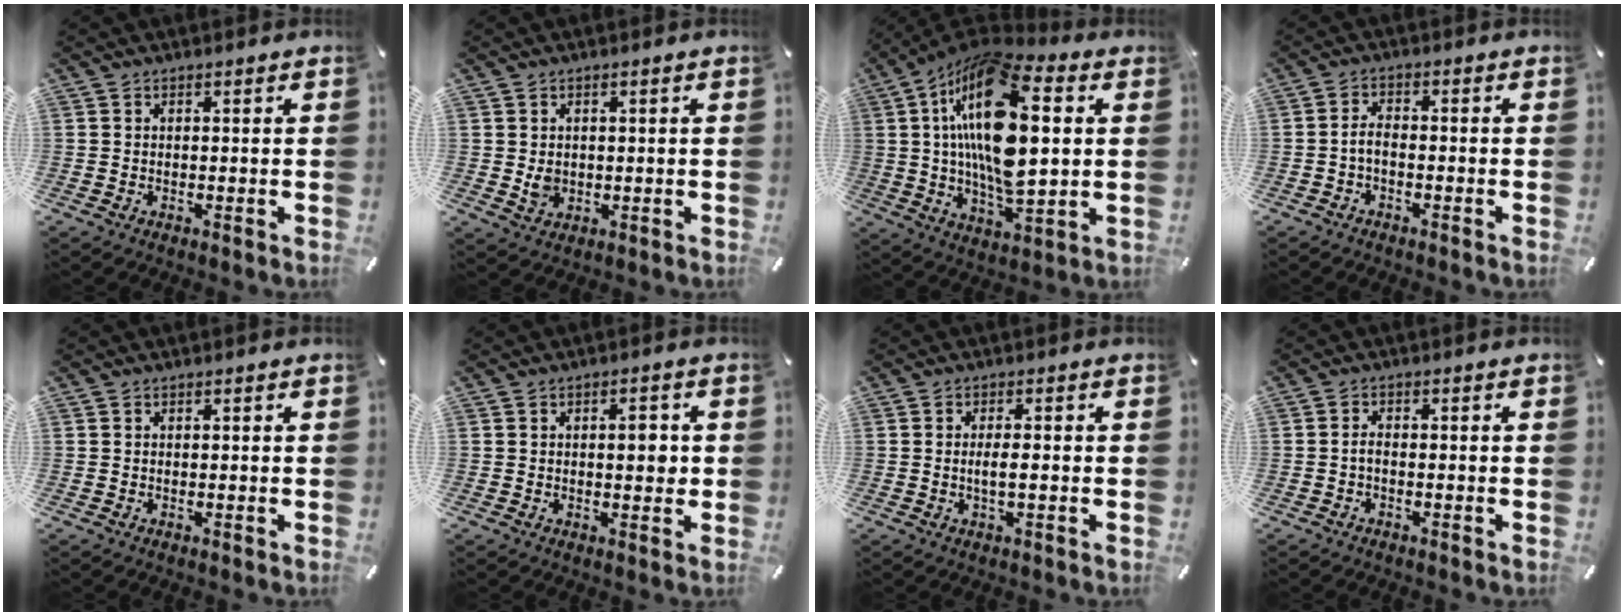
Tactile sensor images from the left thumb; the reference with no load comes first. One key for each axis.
{"total": 2.7, "fx": 0.2, "fy": 2.4, "fz": 1.4, "tx": -0.019, "ty": -0.005, "tz": -0.001}
{"total": 22.8, "fx": 4.6, "fy": 11.0, "fz": 19.5, "tx": -0.388, "ty": -0.004, "tz": 0.069}
{"total": 2.8, "fx": -1.5, "fy": 1.2, "fz": 2.1, "tx": -0.052, "ty": 0.004, "tz": -0.032}
{"total": 0.0}
{"total": 4.2, "fx": 0.4, "fy": 2.1, "fz": 3.6, "tx": -0.047, "ty": -0.003, "tz": -0.001}
{"total": 3.2, "fx": -0.4, "fy": 0.7, "fz": 3.1, "tx": -0.056, "ty": 0.000, "tz": -0.009}
{"total": 1.7, "fx": -0.9, "fy": 0.5, "fz": 1.3, "tx": -0.032, "ty": 0.001, "tz": -0.019}